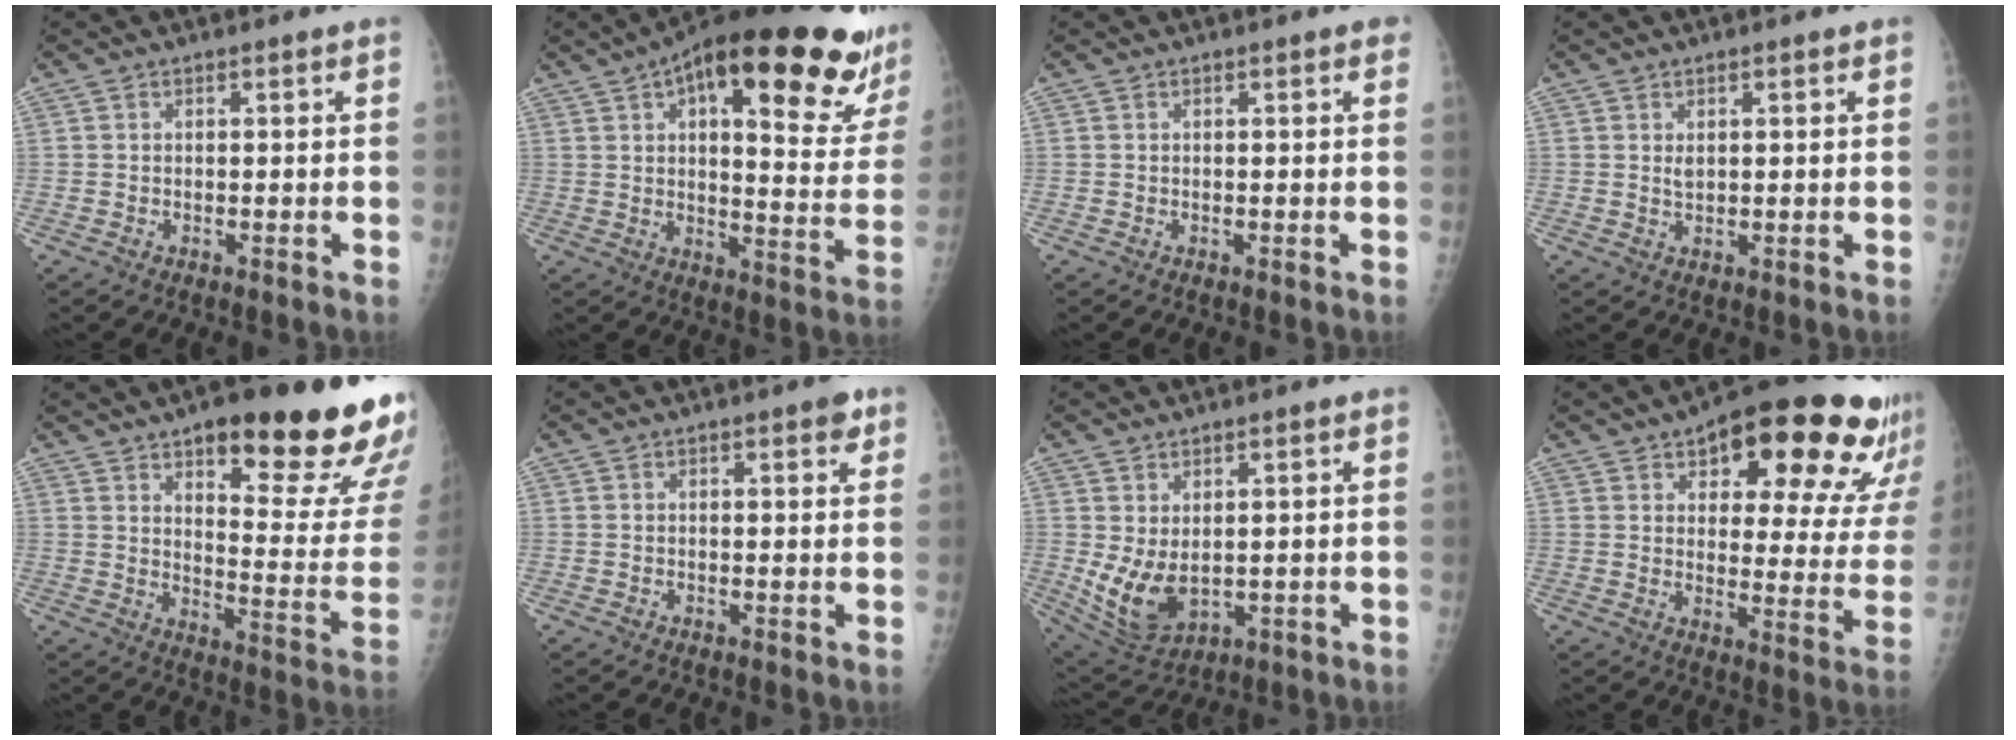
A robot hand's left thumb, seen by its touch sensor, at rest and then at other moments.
{"total": 28.2, "force": [17.4, 8.6, 20.4], "torque": [-0.260, -0.045, 0.233]}
{"total": 0.8, "force": [0.4, 0.3, 0.6], "torque": [-0.007, 0.001, 0.001]}
{"total": 1.6, "force": [0.7, 0.9, 1.2], "torque": [-0.017, -0.005, 0.014]}
{"total": 26.5, "force": [15.5, 7.2, 20.2], "torque": [-0.217, -0.076, 0.215]}
{"total": 2.6, "force": [1.5, 0.8, 2.0], "torque": [-0.016, -0.003, 0.014]}
{"total": 8.7, "force": [0.5, 5.3, 6.9], "torque": [-0.118, -0.019, 0.033]}
{"total": 24.7, "force": [15.7, 9.0, 16.8], "torque": [-0.181, -0.052, 0.200]}